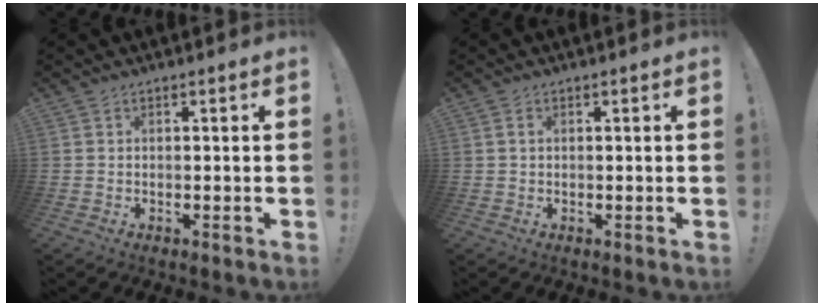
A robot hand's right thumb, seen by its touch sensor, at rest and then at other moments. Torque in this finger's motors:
{"motor_torque": [0.00, -0.21, -0.27, 0.28, 0.04]}